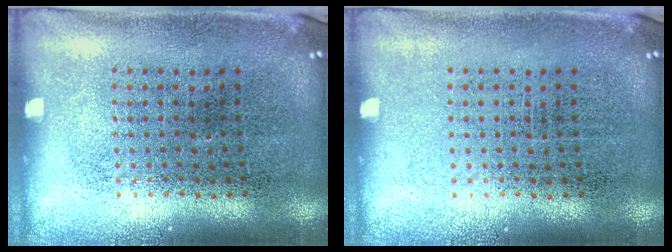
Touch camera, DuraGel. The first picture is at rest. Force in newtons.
{"total": 0.0}